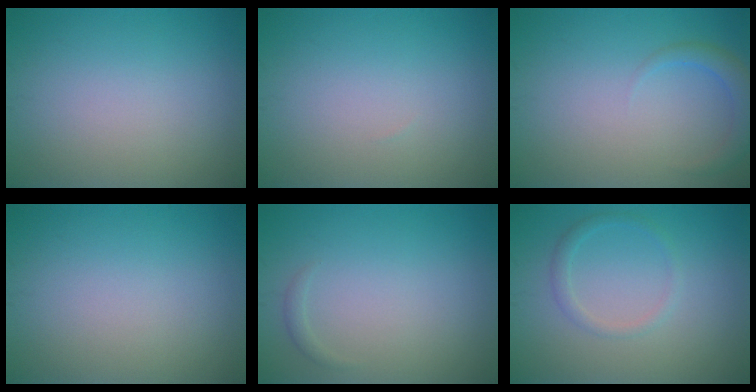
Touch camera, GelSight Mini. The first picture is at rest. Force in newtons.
{"total": 0.0}
{"total": 2.1, "press": 2.1, "slide": 0.2}
{"total": 0.0}
{"total": 0.6, "press": 0.6, "slide": 0.0}
{"total": 1.4, "press": 1.4, "slide": 0.0}